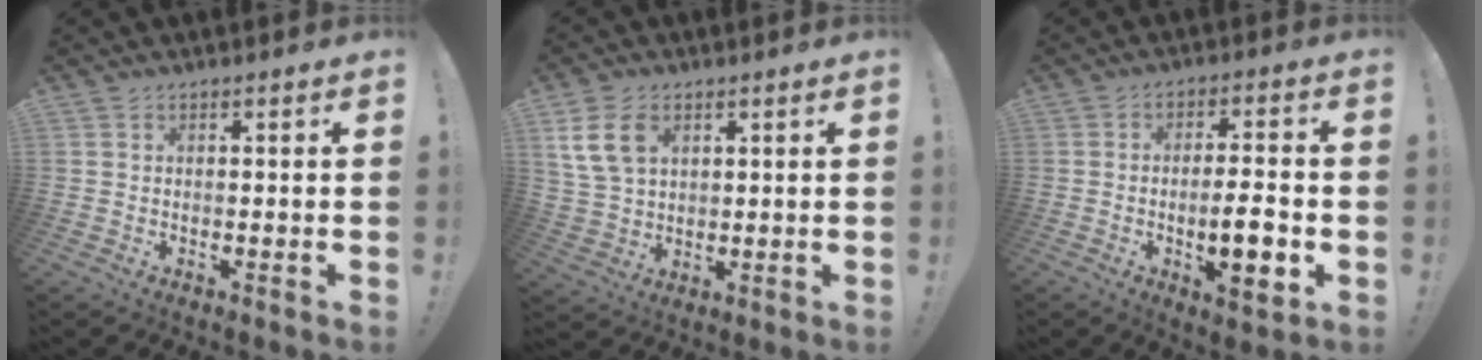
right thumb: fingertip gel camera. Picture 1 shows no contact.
{"total": 10.9, "force": [4.5, 7.6, 6.4], "torque": [-0.122, -0.003, 0.091]}
{"total": 10.7, "force": [-2.7, 2.8, 9.9], "torque": [-0.149, 0.000, -0.050]}